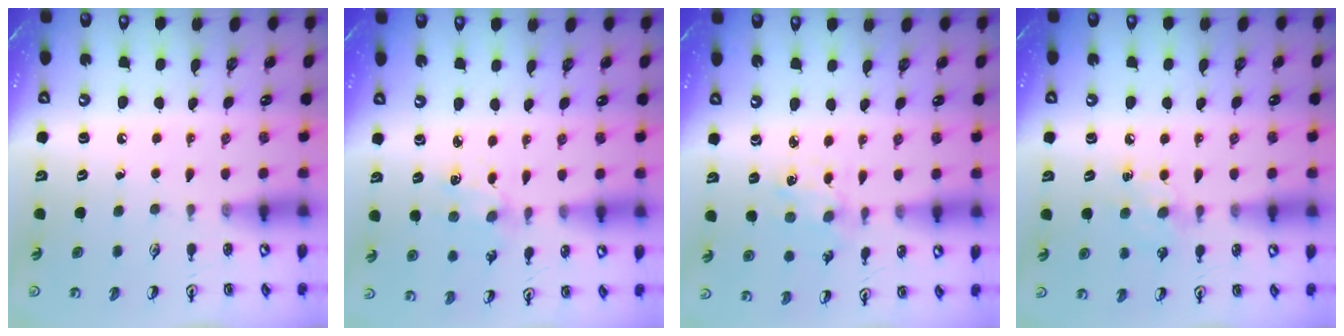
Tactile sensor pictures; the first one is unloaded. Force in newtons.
{"total": 3.3, "press": 3.3, "slide": 0.4}
{"total": 2.0, "press": 1.9, "slide": 0.4}
{"total": 7.7, "press": 7.6, "slide": 0.8}